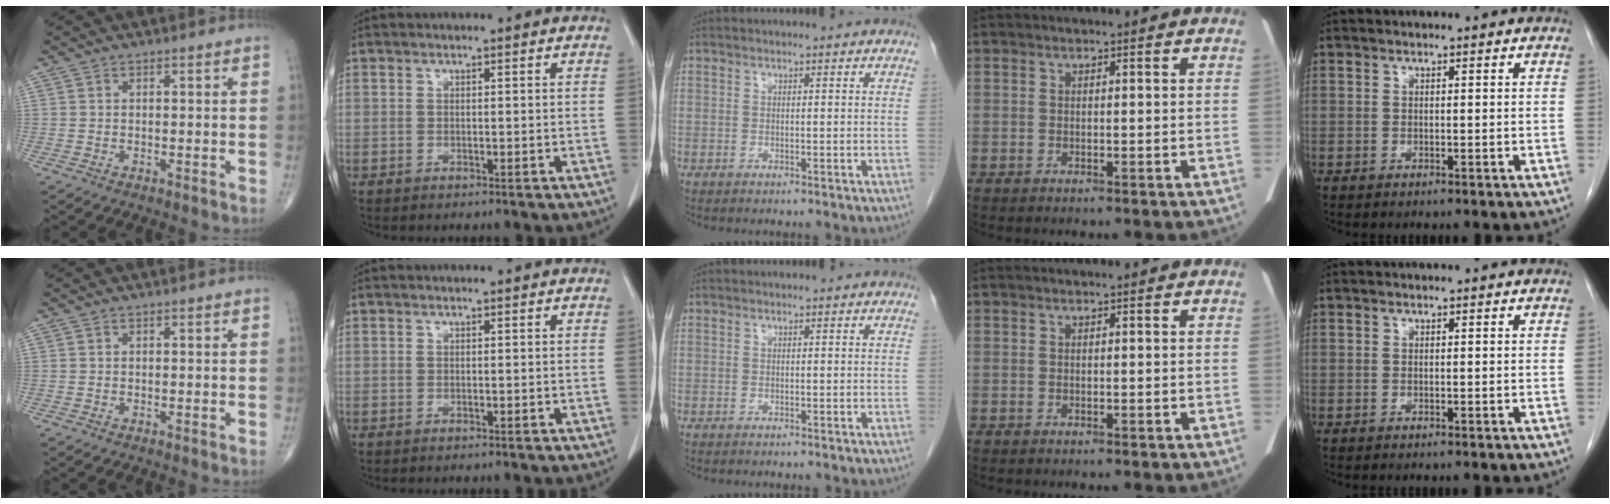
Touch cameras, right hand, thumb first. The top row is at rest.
{}